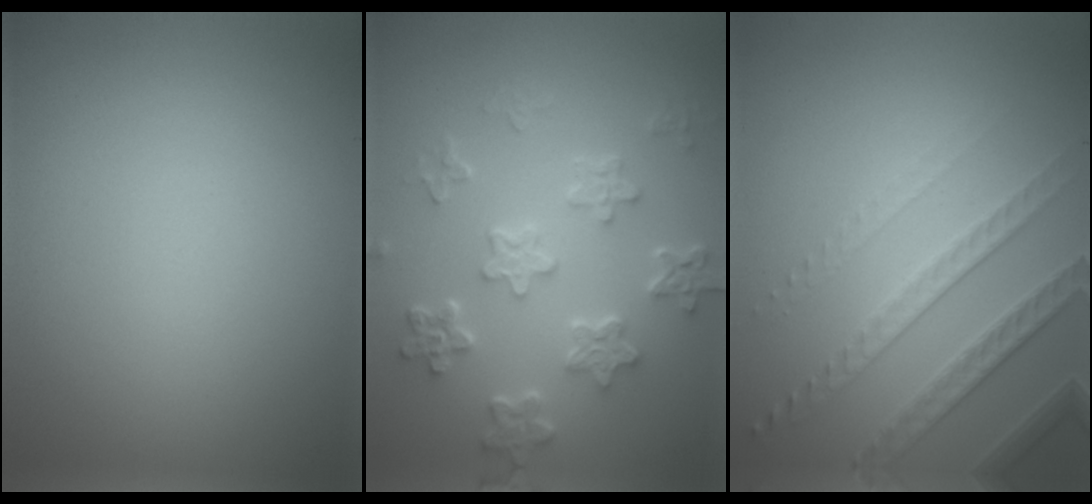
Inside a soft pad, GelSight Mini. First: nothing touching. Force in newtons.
{"total": 5.4, "press": 4.0, "slide": 3.6}
{"total": 4.5, "press": 3.1, "slide": 3.3}